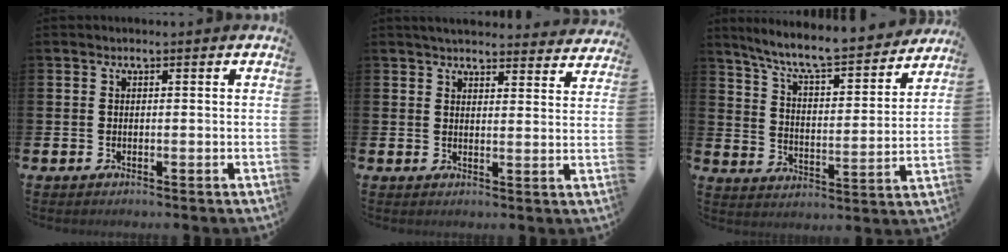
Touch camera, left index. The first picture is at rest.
{"total": 4.4, "force": [4.4, 0.6, 0.6], "torque": [-0.008, -0.028, 0.076]}
{"total": 8.5, "force": [7.8, 0.8, 3.3], "torque": [-0.087, -0.059, 0.128]}